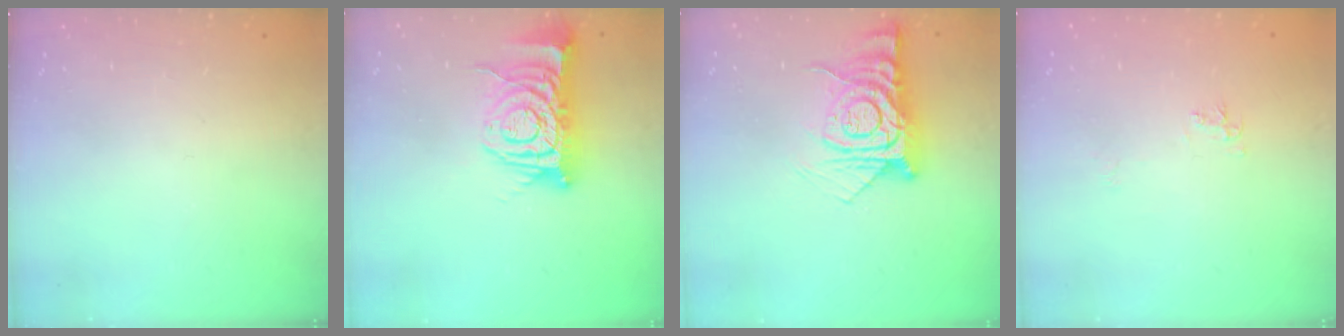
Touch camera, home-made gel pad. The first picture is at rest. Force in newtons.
{"total": 11.5, "press": 11.4, "slide": 1.4}
{"total": 12.8, "press": 12.8, "slide": 1.0}
{"total": 4.9, "press": 4.9, "slide": 0.6}